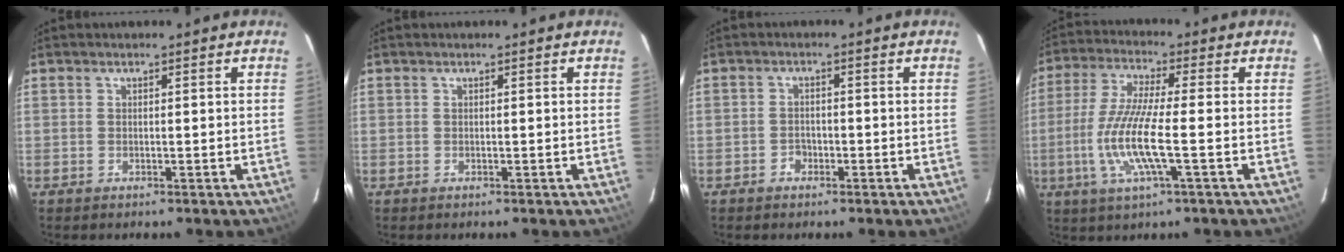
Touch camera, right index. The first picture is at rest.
{"total": 0.0}
{"total": 2.1, "force": [-1.3, 1.6, 0.5], "torque": [-0.012, 0.004, -0.020]}
{"total": 11.8, "force": [-2.8, 1.0, 11.4], "torque": [-0.238, -0.010, -0.052]}